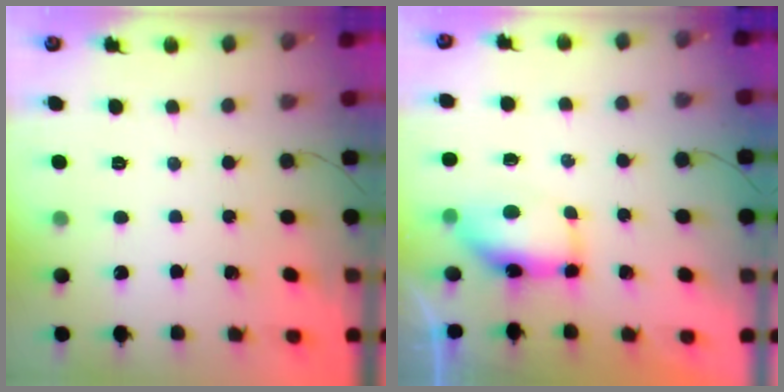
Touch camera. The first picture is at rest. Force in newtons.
{"total": 7.8, "press": 7.7, "slide": 1.5}